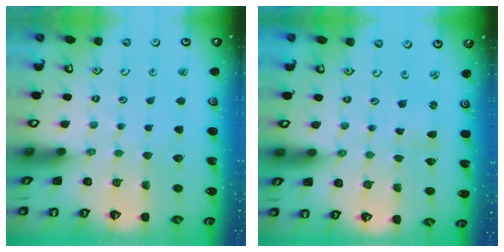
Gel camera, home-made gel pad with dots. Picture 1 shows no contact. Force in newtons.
{"total": 0.5, "press": 0.5, "slide": 0.1}